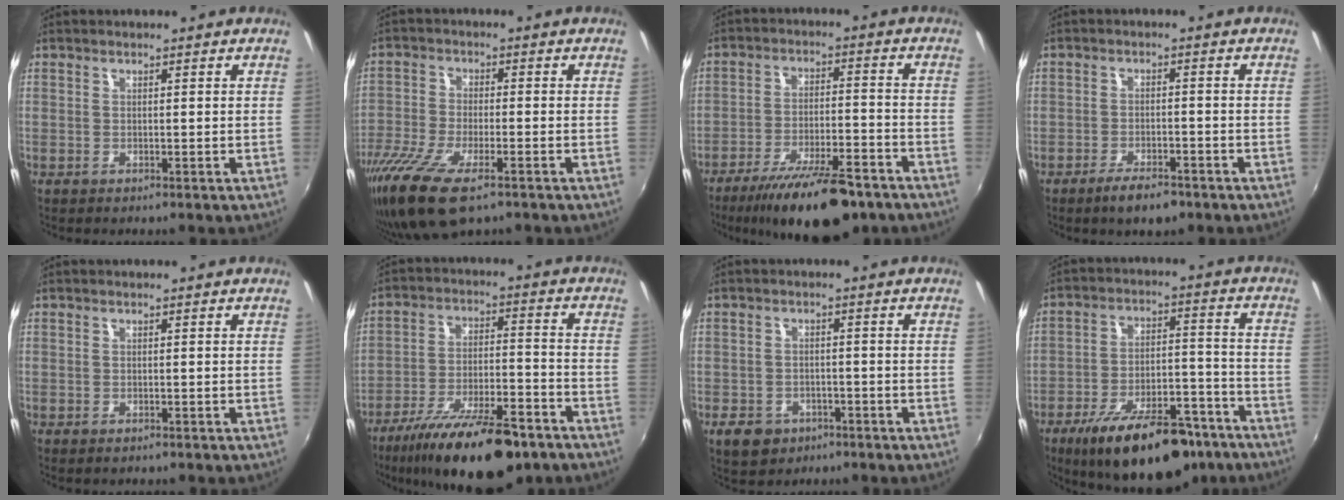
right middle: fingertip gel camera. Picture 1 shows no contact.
{"total": 13.7, "force": [-9.0, 4.4, 9.4], "torque": [-0.213, -0.050, -0.172]}
{"total": 16.4, "force": [-12.3, 4.6, 9.9], "torque": [-0.183, -0.023, -0.188]}
{"total": 5.6, "force": [-4.1, 1.9, 3.3], "torque": [-0.075, -0.010, -0.069]}
{"total": 0.7, "force": [-0.6, 0.3, 0.2], "torque": [-0.007, -0.005, -0.011]}
{"total": 20.2, "force": [-14.6, 6.0, 12.6], "torque": [-0.225, -0.033, -0.226]}
{"total": 6.4, "force": [-3.7, 4.7, 2.4], "torque": [-0.066, -0.003, -0.051]}
{"total": 21.9, "force": [-16.0, 8.2, 12.6], "torque": [-0.208, -0.008, -0.225]}